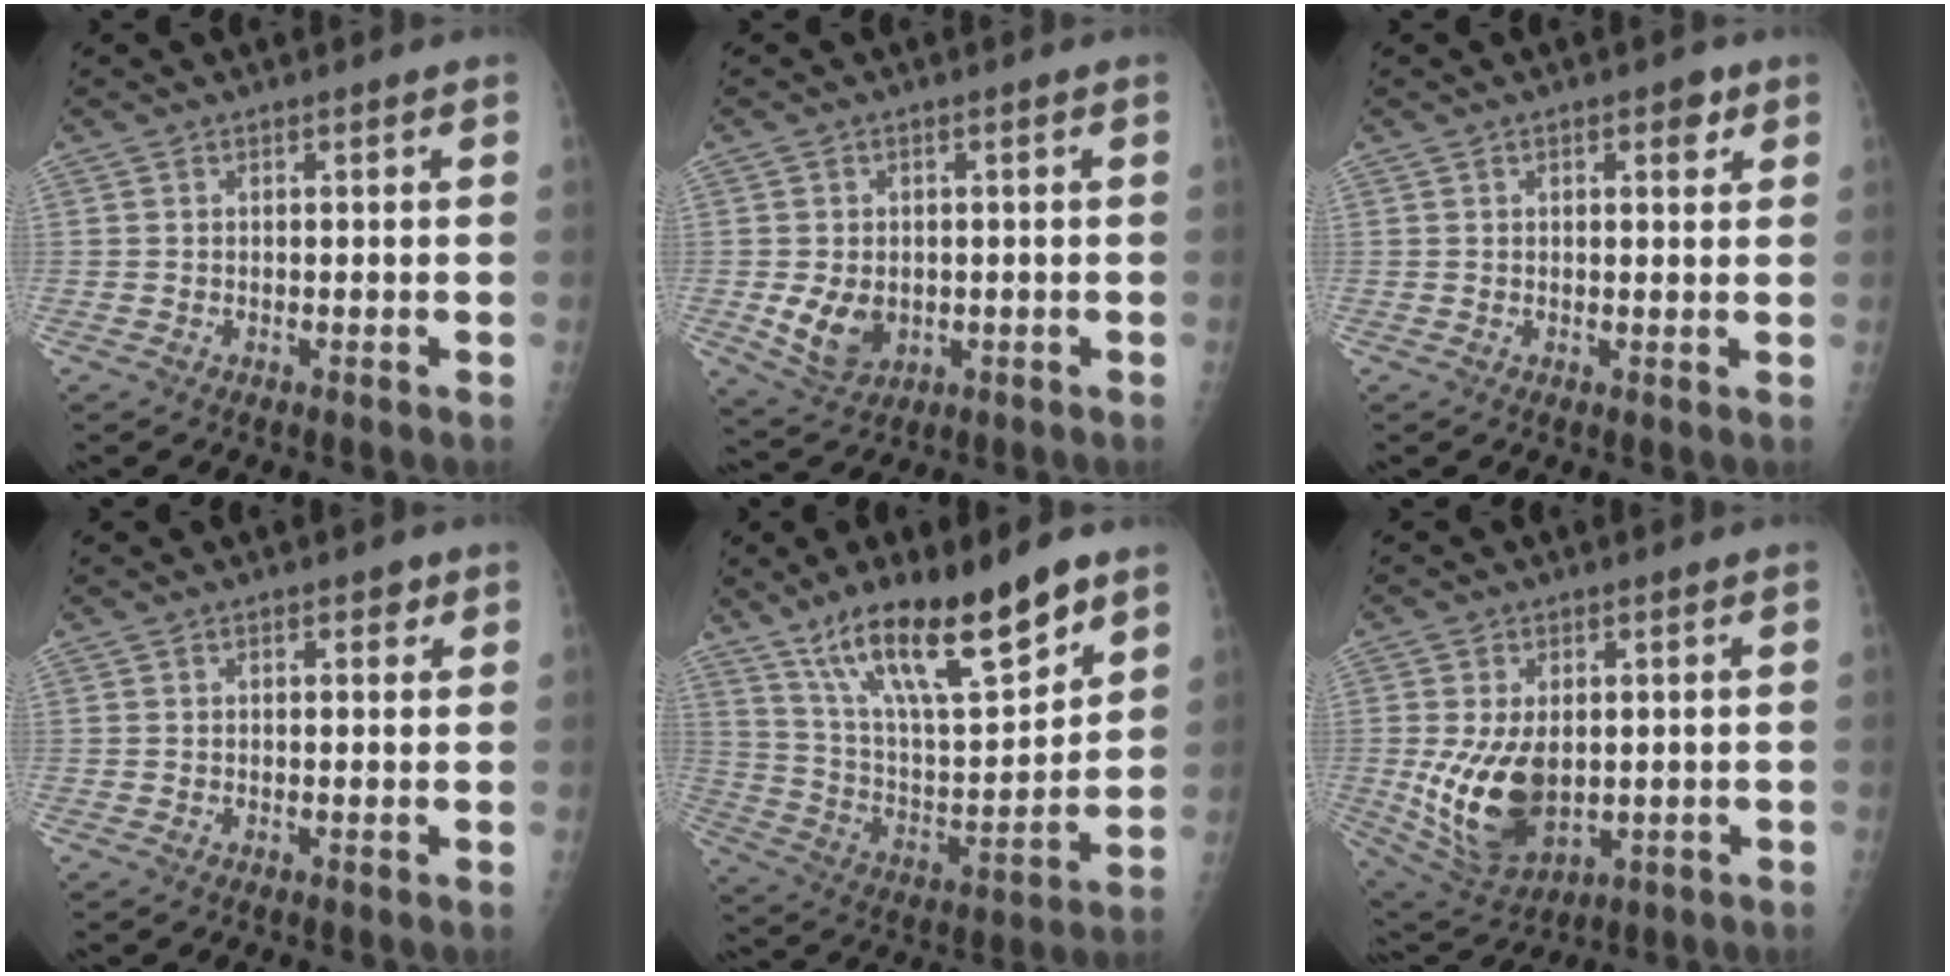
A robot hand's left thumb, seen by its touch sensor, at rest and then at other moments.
{"total": 6.9, "force": [-0.9, 5.1, 4.5], "torque": [-0.066, -0.006, 0.000]}
{"total": 2.9, "force": [1.4, 1.2, 2.1], "torque": [-0.019, -0.003, 0.017]}
{"total": 2.1, "force": [1.0, 1.1, 1.4], "torque": [-0.007, -0.001, 0.010]}
{"total": 22.6, "force": [14.6, 6.3, 16.0], "torque": [-0.249, -0.056, 0.263]}
{"total": 13.4, "force": [-0.5, 8.1, 10.7], "torque": [-0.192, -0.013, 0.016]}